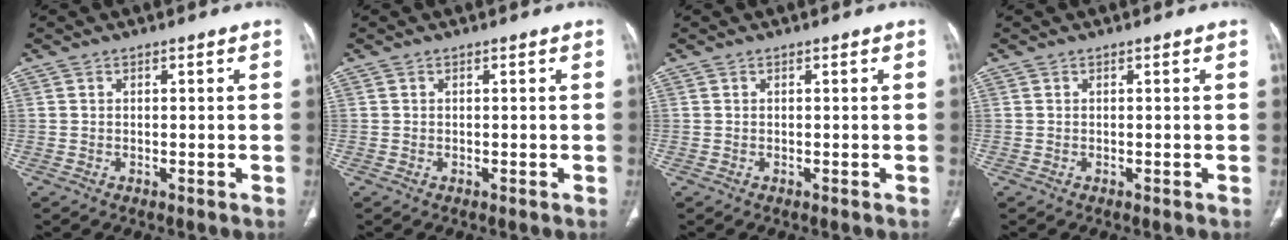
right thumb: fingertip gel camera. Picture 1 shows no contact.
{"total": 0.0}
{"total": 0.0}
{"total": 0.0}